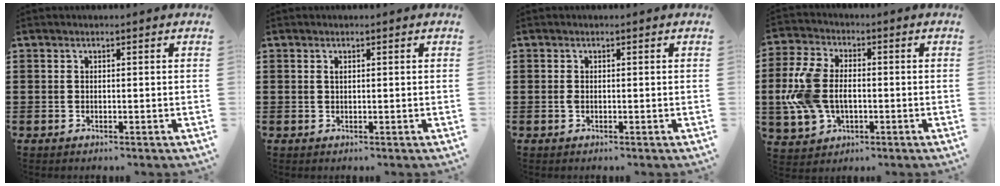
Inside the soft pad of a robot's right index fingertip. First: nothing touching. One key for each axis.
{"total": 0.6, "fx": 0.2, "fy": 0.2, "fz": 0.5, "tx": -0.010, "ty": 0.000, "tz": 0.005}
{"total": 0.8, "fx": -0.2, "fy": 0.3, "fz": 0.7, "tx": -0.022, "ty": -0.004, "tz": -0.006}
{"total": 9.7, "fx": -0.9, "fy": 6.4, "fz": 7.2, "tx": -0.192, "ty": 0.000, "tz": -0.025}